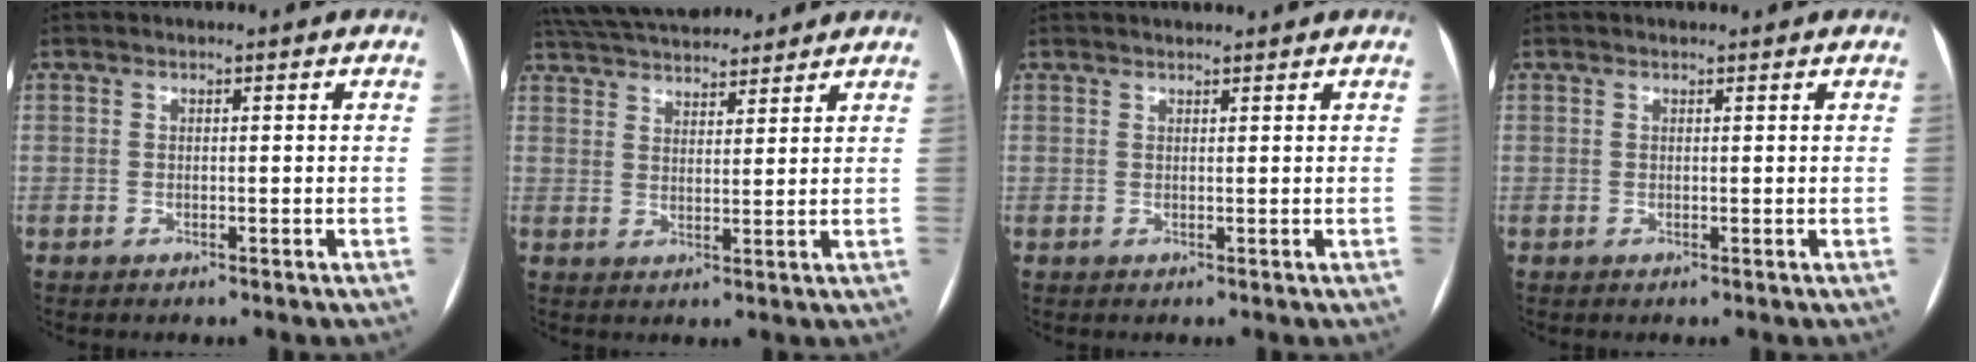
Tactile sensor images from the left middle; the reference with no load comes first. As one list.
[{"total": 14.5, "force": [13.1, 3.4, 5.0], "torque": [-0.096, 0.038, 0.209]}, {"total": 3.2, "force": [3.1, 0.3, 0.9], "torque": [-0.009, 0.027, 0.044]}, {"total": 1.5, "force": [1.4, 0.3, 0.5], "torque": [-0.008, 0.018, 0.019]}]